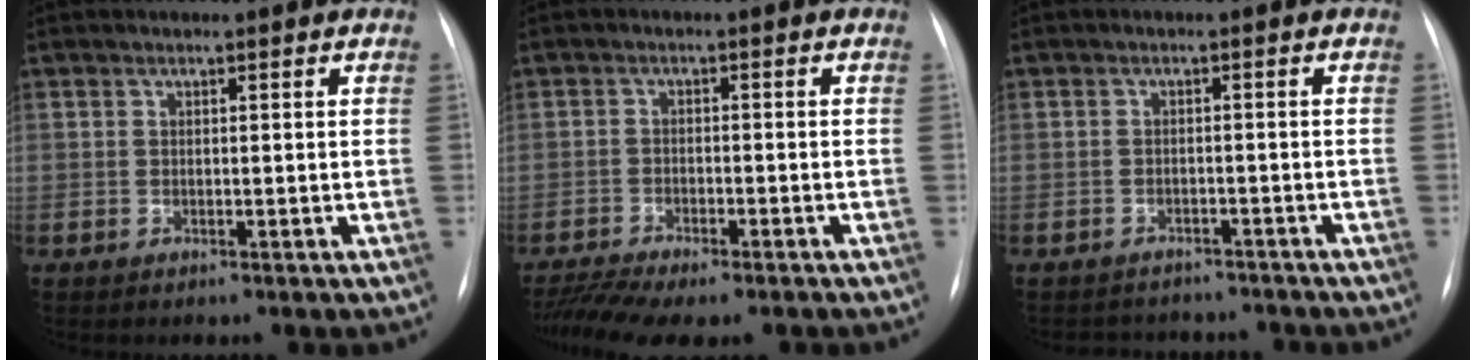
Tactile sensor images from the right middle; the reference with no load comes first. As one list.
[{"total": 9.3, "force": [-7.8, 1.6, 4.7], "torque": [-0.077, -0.002, -0.120]}, {"total": 6.9, "force": [-6.4, 2.4, 0.6], "torque": [-0.008, 0.010, -0.075]}]